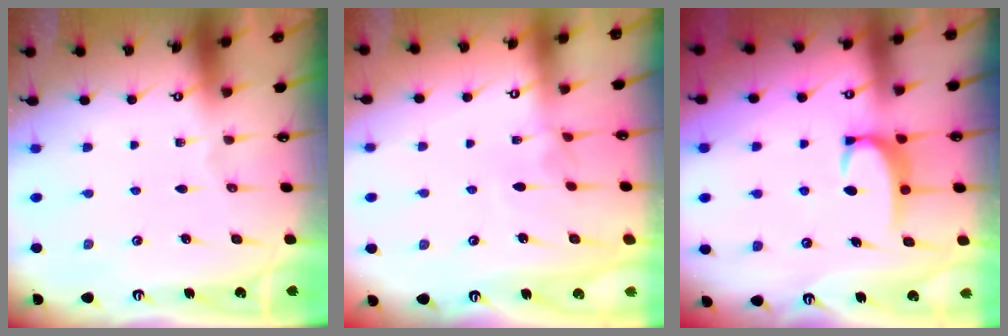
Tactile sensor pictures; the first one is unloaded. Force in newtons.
{"total": 3.8, "press": 3.8, "slide": 0.2}
{"total": 3.7, "press": 3.6, "slide": 0.4}